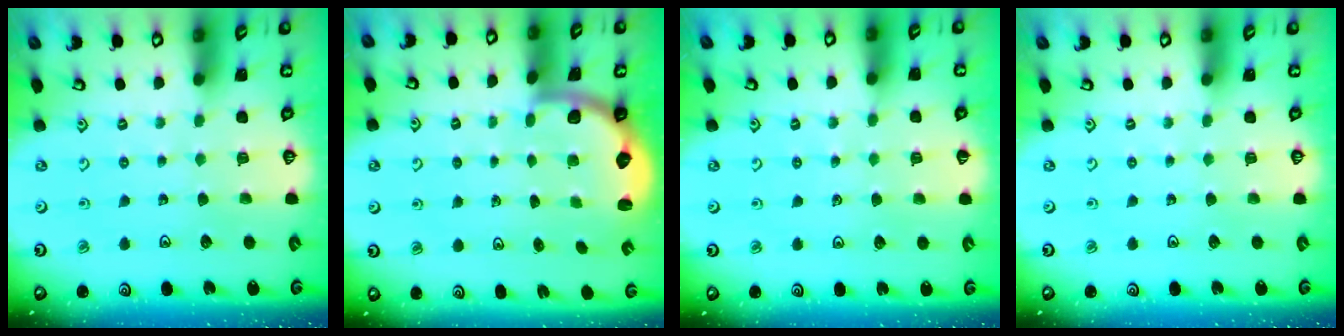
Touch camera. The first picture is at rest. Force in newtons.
{"total": 2.3, "press": 2.0, "slide": 1.3}
{"total": 2.1, "press": 2.0, "slide": 0.5}
{"total": 0.0}